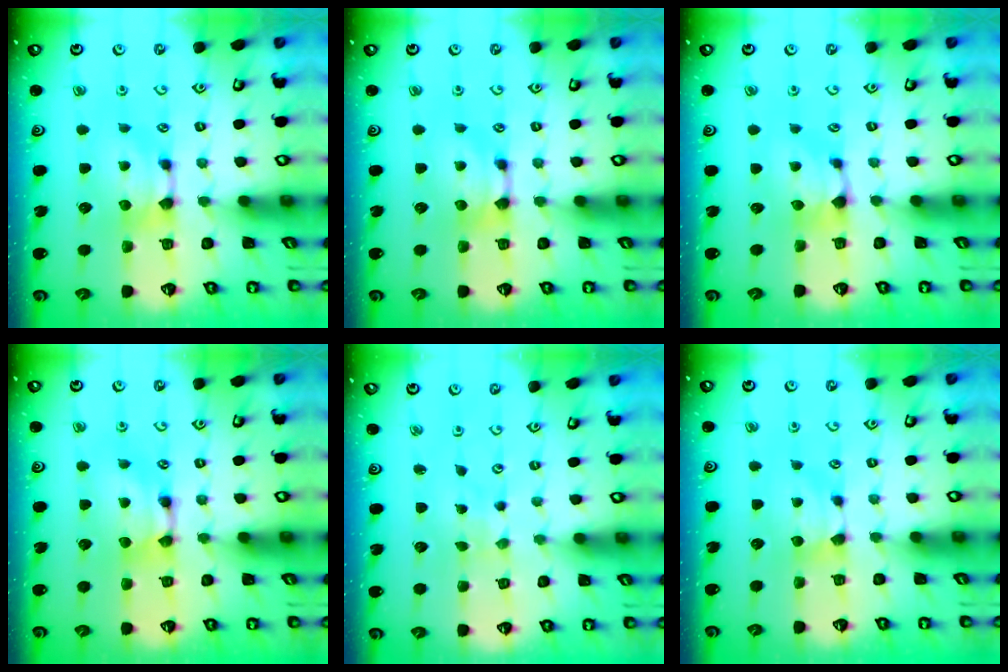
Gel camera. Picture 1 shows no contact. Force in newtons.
{"total": 0.0}
{"total": 0.9, "press": 0.2, "slide": 0.9}
{"total": 1.9, "press": 1.9, "slide": 0.2}
{"total": 5.2, "press": 5.2, "slide": 0.2}
{"total": 1.0, "press": 0.9, "slide": 0.3}